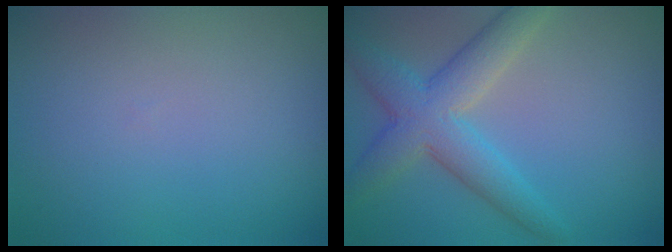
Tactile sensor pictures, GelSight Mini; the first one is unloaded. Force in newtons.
{"total": 5.6, "press": 5.6, "slide": 0.1}